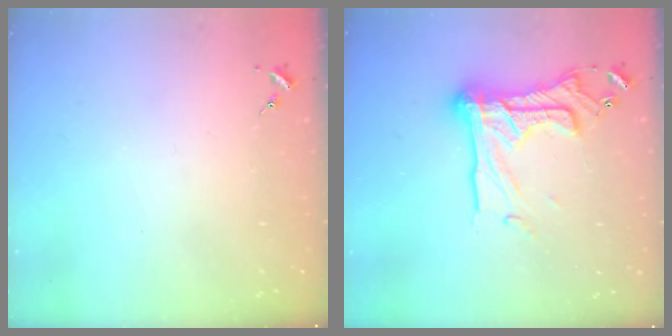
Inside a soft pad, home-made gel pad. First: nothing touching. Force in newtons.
{"total": 20.9, "press": 20.8, "slide": 2.0}